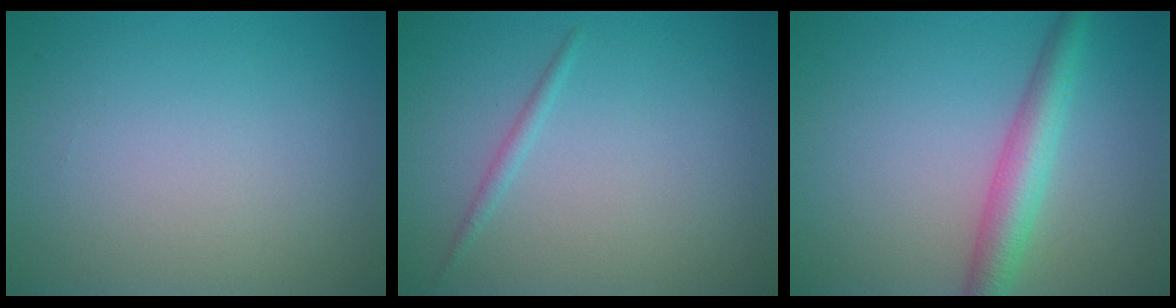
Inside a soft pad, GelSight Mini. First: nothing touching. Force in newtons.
{"total": 0.9, "press": 0.9, "slide": 0.1}
{"total": 3.9, "press": 3.9, "slide": 0.2}